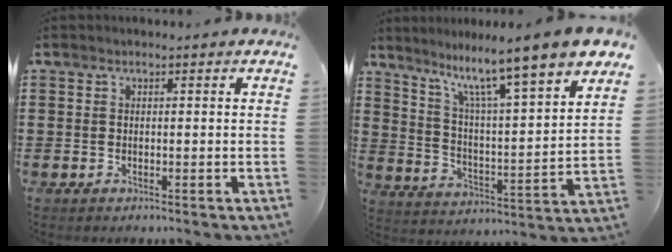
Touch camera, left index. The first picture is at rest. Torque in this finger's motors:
{"motor_torque": [1.40, -0.74, 1.05, 0.21]}